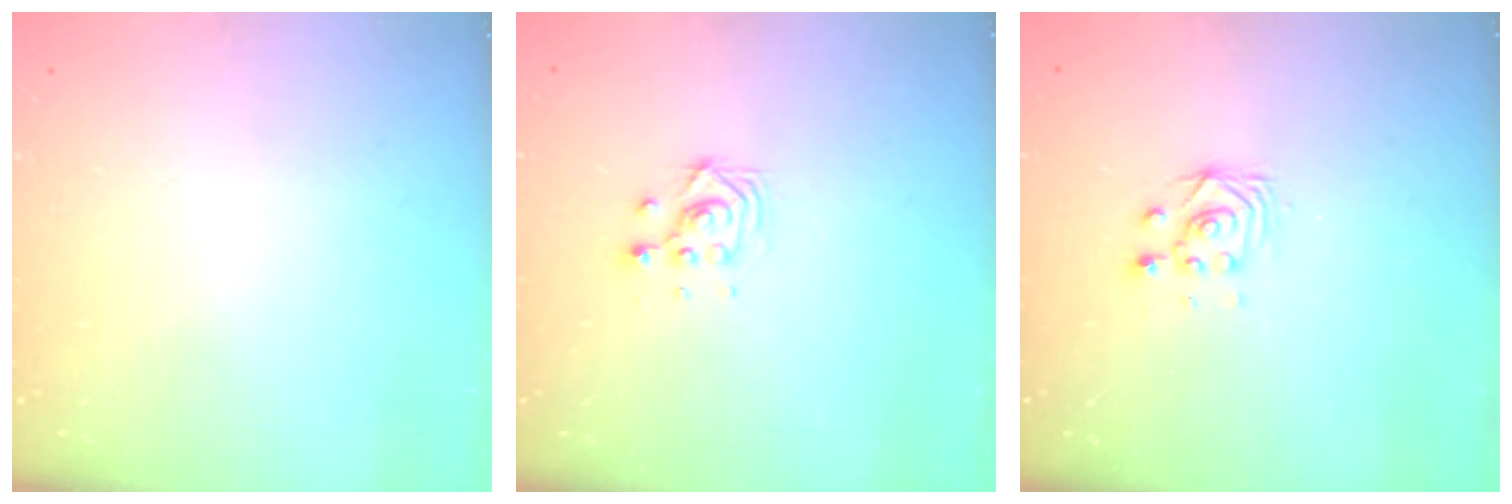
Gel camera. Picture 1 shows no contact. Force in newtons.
{"total": 4.5, "press": 4.5, "slide": 0.2}
{"total": 2.8, "press": 2.5, "slide": 1.3}